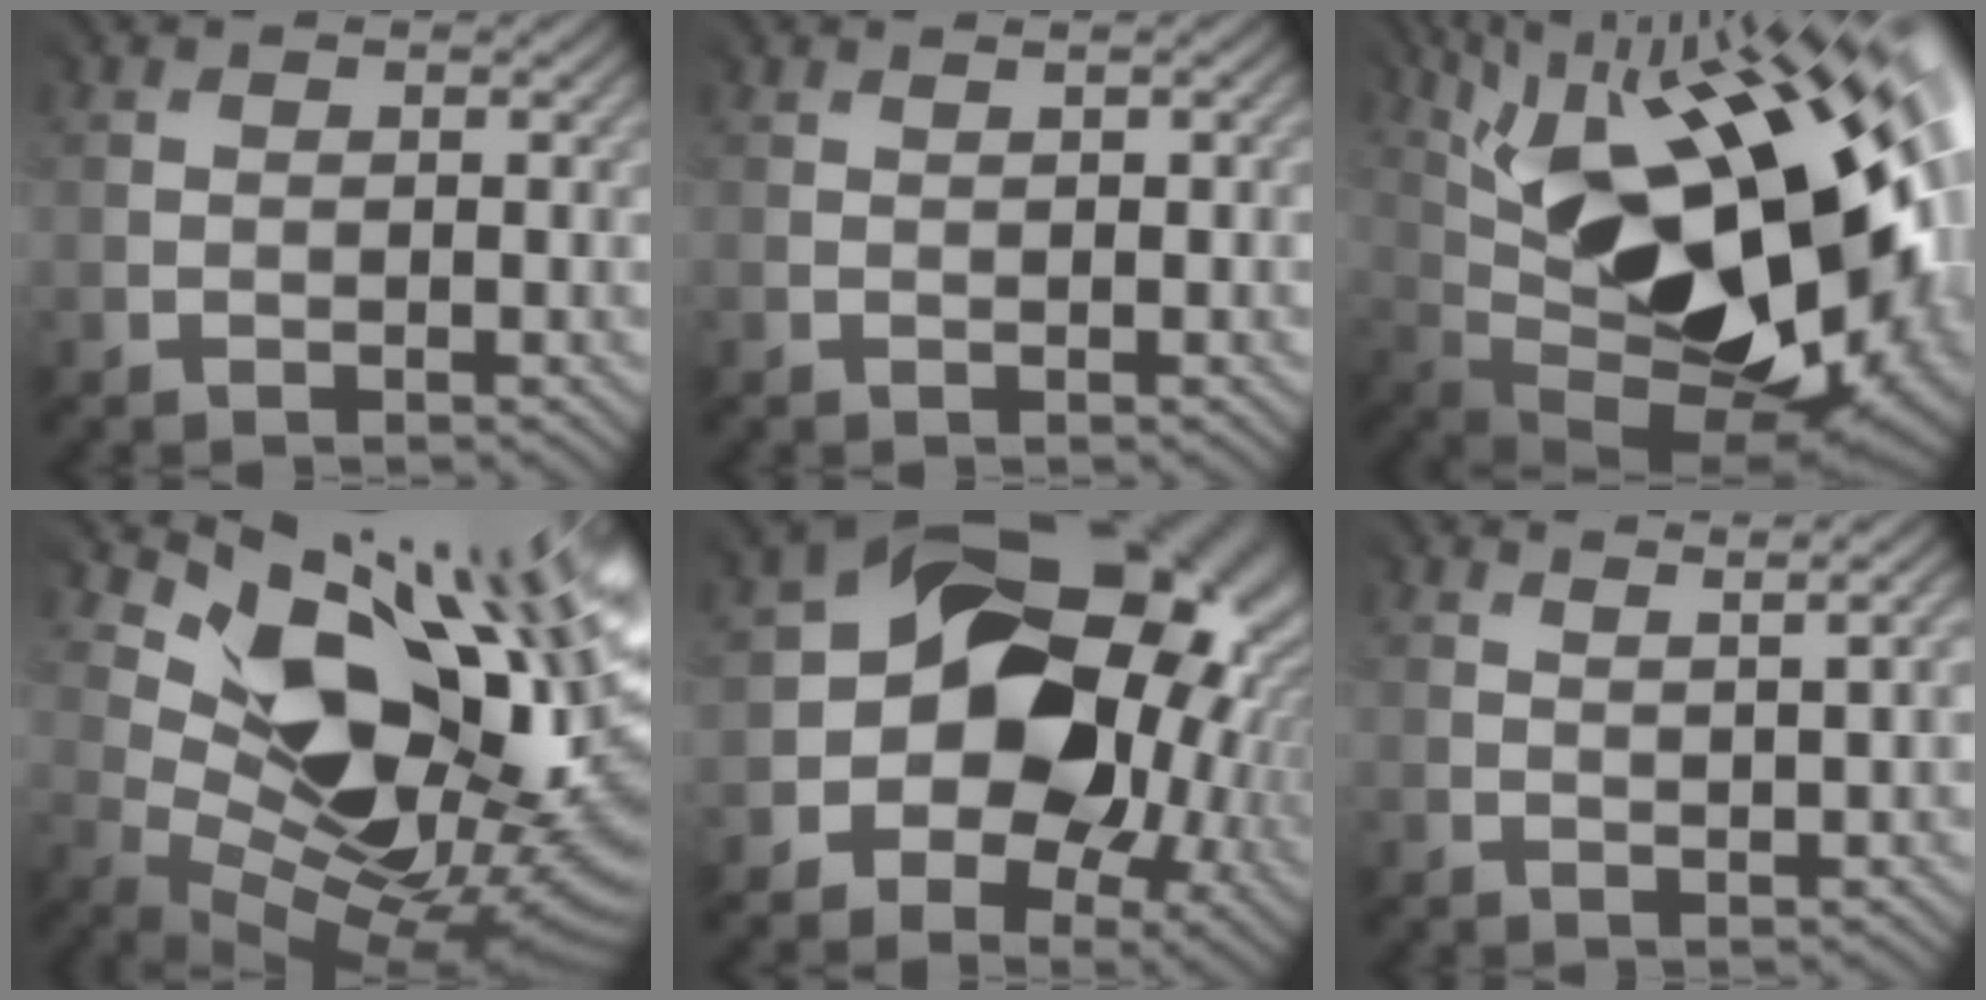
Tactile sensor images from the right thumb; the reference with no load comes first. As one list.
[{"total": 0.5, "force": [0.3, -0.5, 0.0], "torque": [-0.004, 0.003, 0.006]}, {"total": 22.0, "force": [5.2, 9.3, 19.3], "torque": [-0.325, 0.033, 0.078]}, {"total": 17.2, "force": [5.9, 8.7, 13.6], "torque": [-0.205, 0.000, 0.119]}, {"total": 18.1, "force": [-0.9, 14.2, 11.2], "torque": [-0.144, -0.029, -0.018]}, {"total": 2.6, "force": [2.0, -0.4, 1.6], "torque": [-0.025, 0.006, 0.032]}]